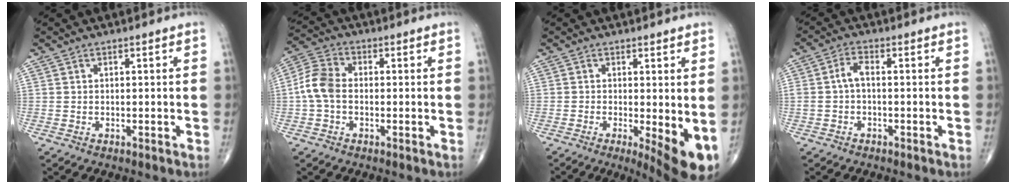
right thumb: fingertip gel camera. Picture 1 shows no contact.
{"total": 6.9, "force": [-0.7, 4.7, 4.9], "torque": [-0.102, 0.019, -0.025]}
{"total": 8.7, "force": [-1.6, 2.4, 8.2], "torque": [-0.112, -0.020, -0.019]}
{"total": 3.1, "force": [-0.3, 1.6, 2.7], "torque": [-0.058, 0.013, -0.010]}